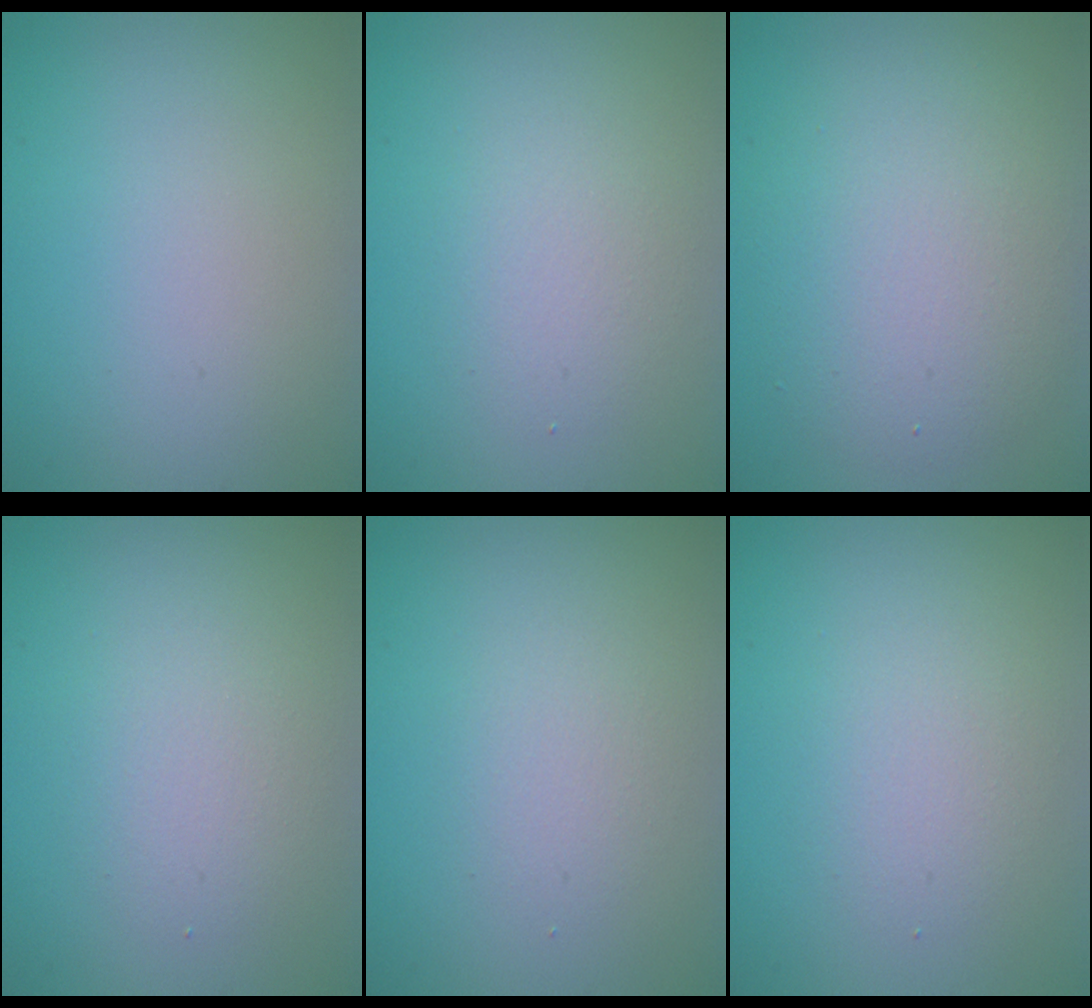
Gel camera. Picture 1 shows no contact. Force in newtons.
{"total": 2.2, "press": 2.2, "slide": 0.0}
{"total": 5.6, "press": 5.6, "slide": 0.2}
{"total": 2.4, "press": 2.4, "slide": 0.2}
{"total": 1.7, "press": 1.6, "slide": 0.1}
{"total": 2.2, "press": 2.2, "slide": 0.1}